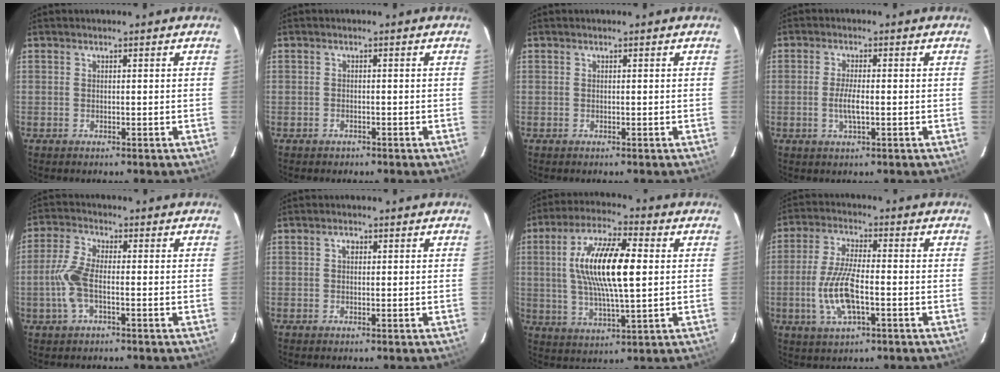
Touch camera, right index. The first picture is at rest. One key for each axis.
{"total": 1.2, "fx": -0.8, "fy": 0.8, "fz": 0.0, "tx": -0.003, "ty": 0.004, "tz": -0.010}
{"total": 0.0}
{"total": 3.5, "fx": -0.7, "fy": 0.7, "fz": 3.3, "tx": -0.065, "ty": -0.006, "tz": -0.011}
{"total": 7.0, "fx": -1.6, "fy": 2.6, "fz": 6.3, "tx": -0.142, "ty": 0.005, "tz": -0.034}
{"total": 1.1, "fx": 0.3, "fy": 0.8, "fz": 0.7, "tx": -0.010, "ty": 0.006, "tz": 0.004}
{"total": 15.6, "fx": 2.2, "fy": 4.5, "fz": 14.7, "tx": -0.279, "ty": 0.012, "tz": 0.039}
{"total": 10.3, "fx": -2.7, "fy": 3.3, "fz": 9.4, "tx": -0.195, "ty": -0.004, "tz": -0.051}